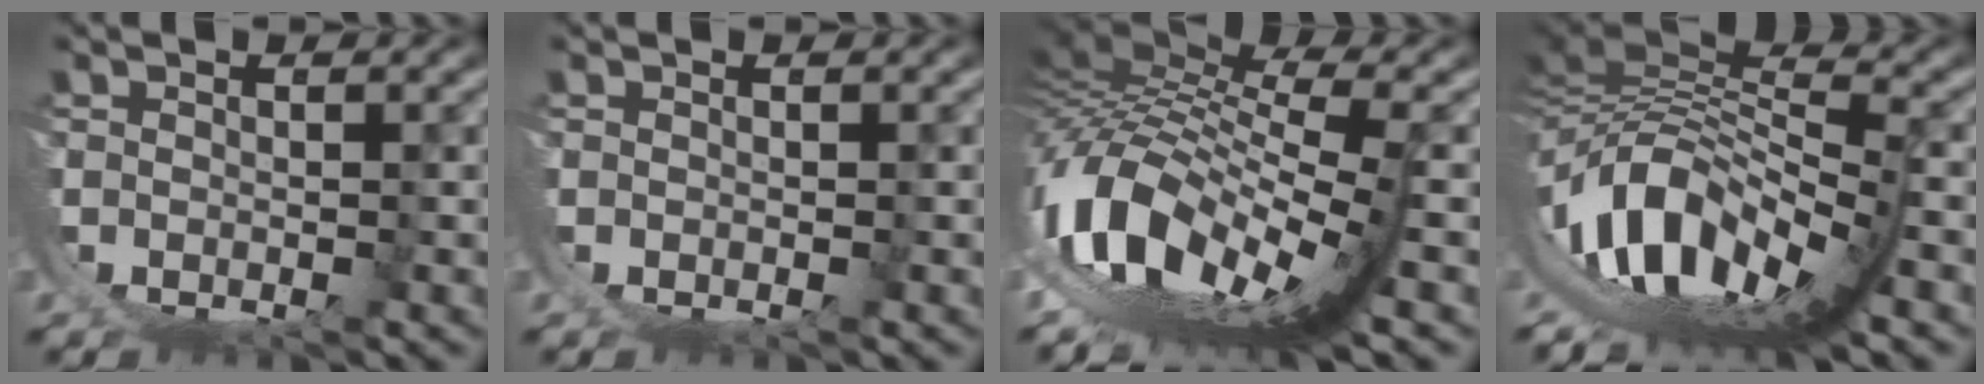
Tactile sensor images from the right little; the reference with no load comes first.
{"total": 0.0}
{"total": 14.0, "force": [0.1, 7.7, 11.7], "torque": [-0.255, -0.025, 0.018]}
{"total": 15.4, "force": [-0.2, 9.5, 12.2], "torque": [-0.244, -0.026, 0.010]}